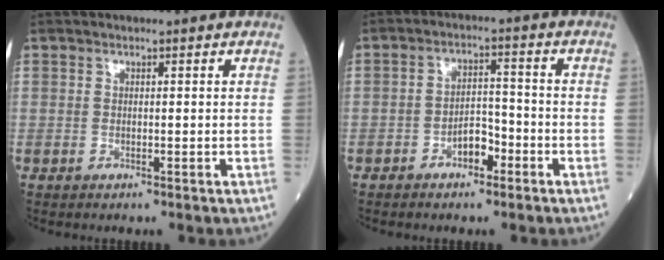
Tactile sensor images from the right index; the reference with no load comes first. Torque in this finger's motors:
{"motor_torque": [0.28, -0.12, 0.07, 0.04]}